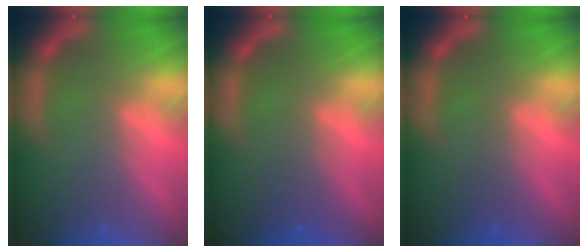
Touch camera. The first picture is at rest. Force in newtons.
{"total": 2.0}
{"total": 1.5}